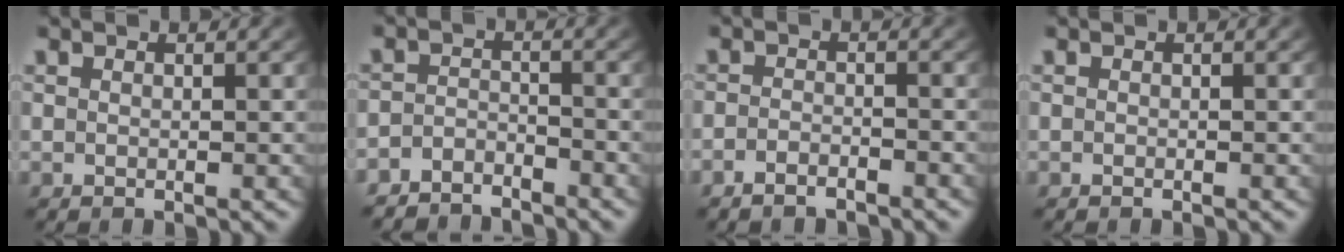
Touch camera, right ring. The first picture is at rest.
{"total": 3.8, "force": [-3.5, 1.4, 0.2], "torque": [-0.007, -0.019, -0.058]}
{"total": 2.3, "force": [-2.2, 0.5, 0.4], "torque": [-0.012, -0.008, -0.037]}
{"total": 0.0}